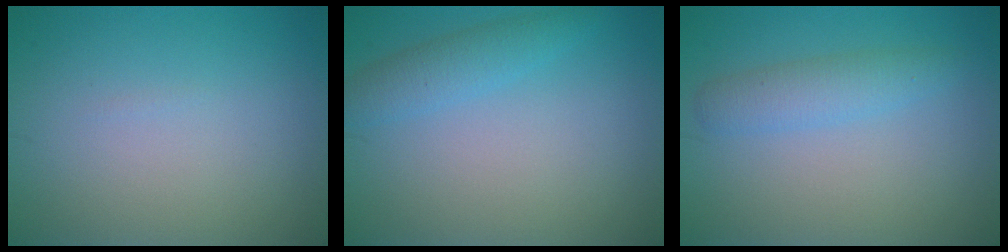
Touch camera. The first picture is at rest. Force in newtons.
{"total": 2.2, "press": 2.2, "slide": 0.2}
{"total": 2.5, "press": 2.5, "slide": 0.0}